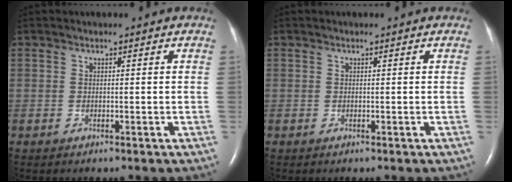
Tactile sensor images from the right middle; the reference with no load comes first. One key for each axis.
{"total": 0.0}